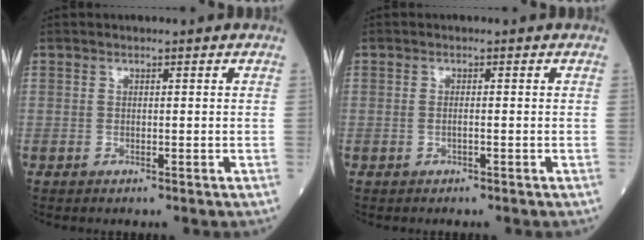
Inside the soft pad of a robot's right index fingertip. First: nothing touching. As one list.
[{"total": 0.6, "force": [-0.3, 0.1, 0.5], "torque": [-0.011, 0.001, -0.006]}]